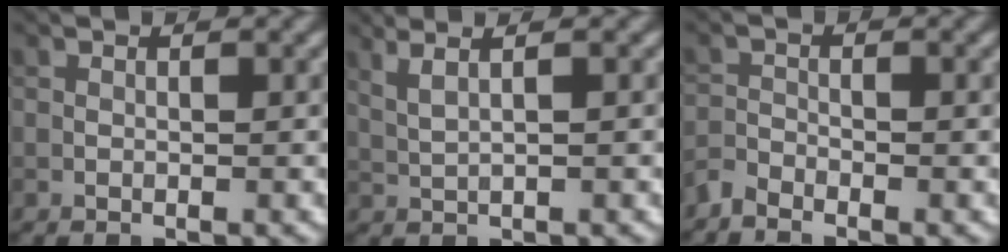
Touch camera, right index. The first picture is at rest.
{"total": 4.3, "force": [2.5, 1.7, 3.0], "torque": [-0.048, 0.023, 0.029]}
{"total": 1.7, "force": [-1.6, 0.4, 0.4], "torque": [-0.008, -0.002, -0.041]}